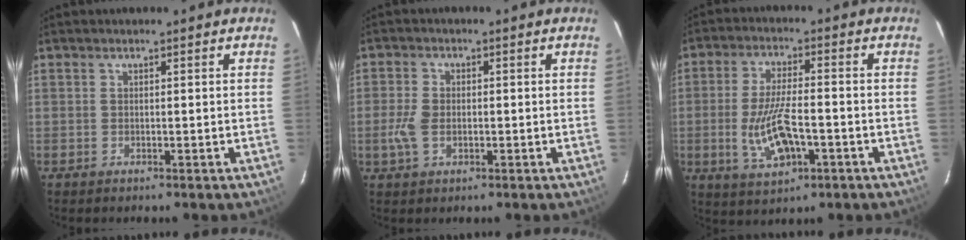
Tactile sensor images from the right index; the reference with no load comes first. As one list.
[{"total": 4.6, "force": [-1.2, 2.9, 3.4], "torque": [-0.078, 0.001, -0.022]}, {"total": 10.5, "force": [-3.1, 3.9, 9.2], "torque": [-0.188, -0.009, -0.051]}]